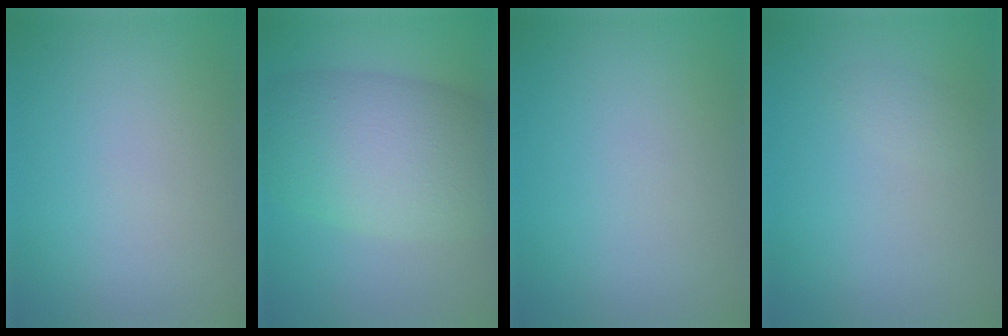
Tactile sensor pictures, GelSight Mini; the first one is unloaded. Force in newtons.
{"total": 9.5, "press": 9.5, "slide": 0.3}
{"total": 0.0}
{"total": 0.8, "press": 0.8, "slide": 0.0}